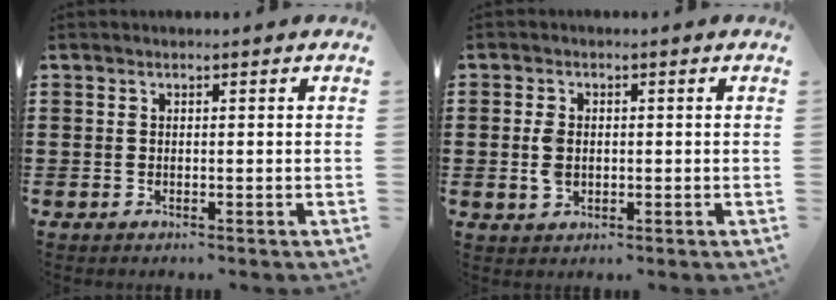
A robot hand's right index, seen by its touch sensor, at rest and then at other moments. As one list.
[{"total": 3.1, "force": [-0.1, 2.0, 2.3], "torque": [-0.062, 0.000, -0.007]}]